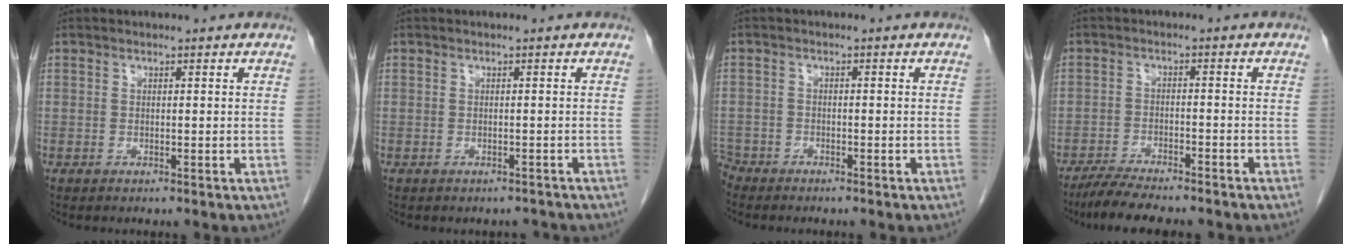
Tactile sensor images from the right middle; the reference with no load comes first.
{"total": 1.6, "force": [-1.5, 0.8, 0.0], "torque": [0.000, 0.002, -0.021]}
{"total": 3.6, "force": [-3.3, 1.4, 0.2], "torque": [-0.004, -0.003, -0.063]}
{"total": 8.4, "force": [-7.3, 1.0, 4.1], "torque": [-0.066, -0.017, -0.117]}